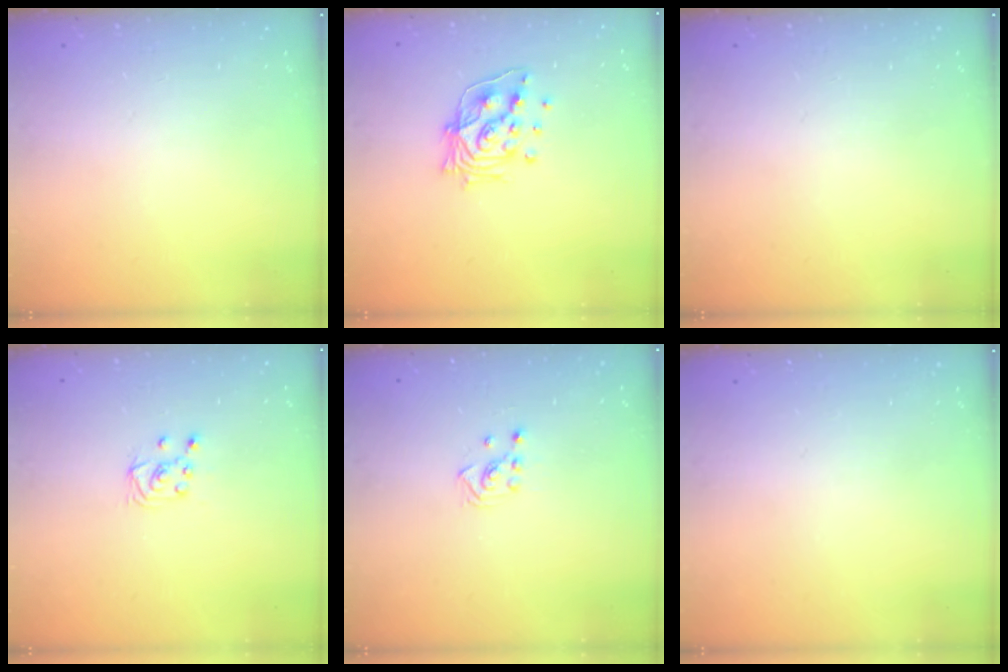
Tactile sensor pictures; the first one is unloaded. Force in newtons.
{"total": 13.7, "press": 13.4, "slide": 3.0}
{"total": 0.0}
{"total": 4.5, "press": 4.5, "slide": 0.5}
{"total": 2.5, "press": 2.4, "slide": 0.8}
{"total": 0.0}